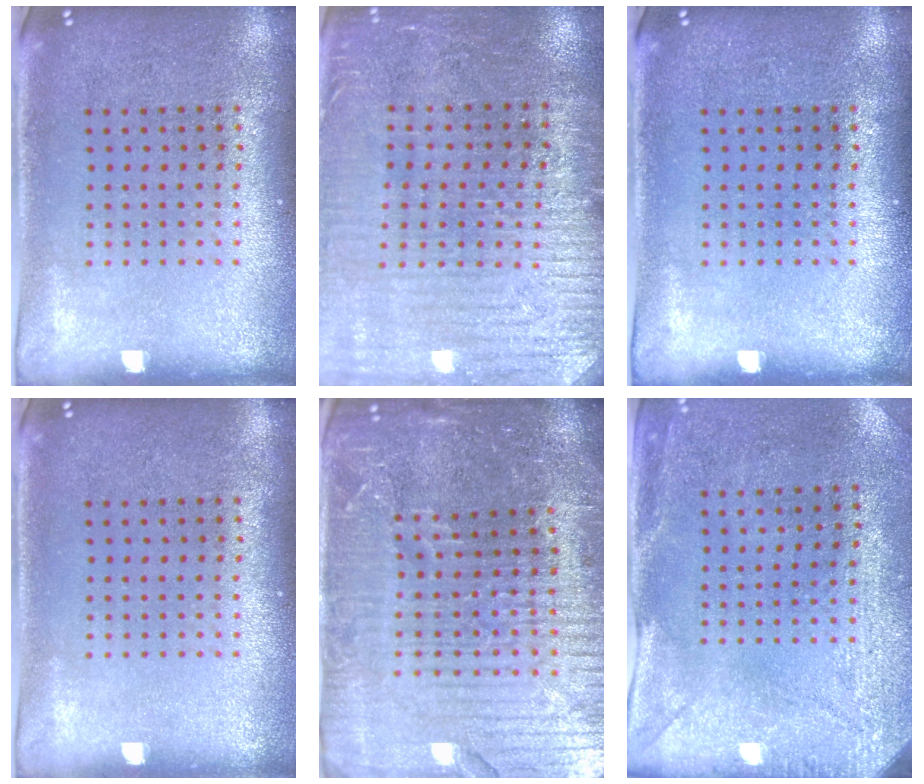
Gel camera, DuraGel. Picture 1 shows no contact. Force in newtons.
{"total": 3.1, "press": 3.1, "slide": 0.6}
{"total": 0.0}
{"total": 0.0}
{"total": 6.1, "press": 5.4, "slide": 2.8}
{"total": 3.0, "press": 2.3, "slide": 1.9}